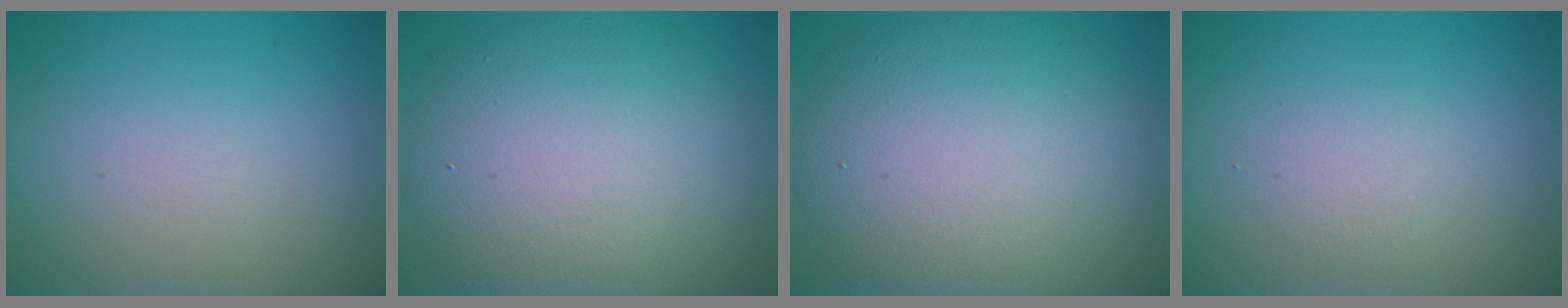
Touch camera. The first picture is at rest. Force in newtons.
{"total": 10.5, "press": 10.5, "slide": 0.2}
{"total": 11.4, "press": 11.4, "slide": 0.6}
{"total": 1.4, "press": 1.4, "slide": 0.0}